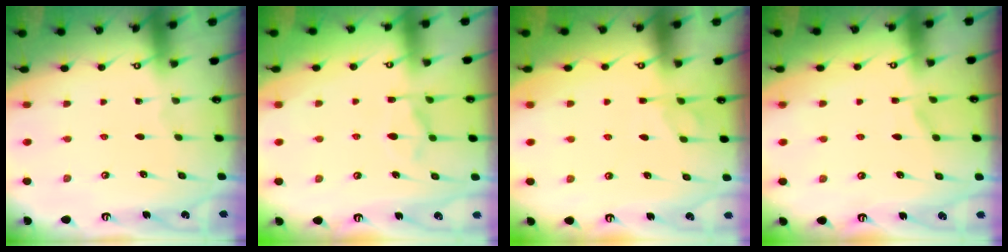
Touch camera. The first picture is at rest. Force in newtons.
{"total": 4.3, "press": 4.1, "slide": 1.4}
{"total": 1.1, "press": 0.4, "slide": 1.0}
{"total": 4.1, "press": 4.1, "slide": 0.4}